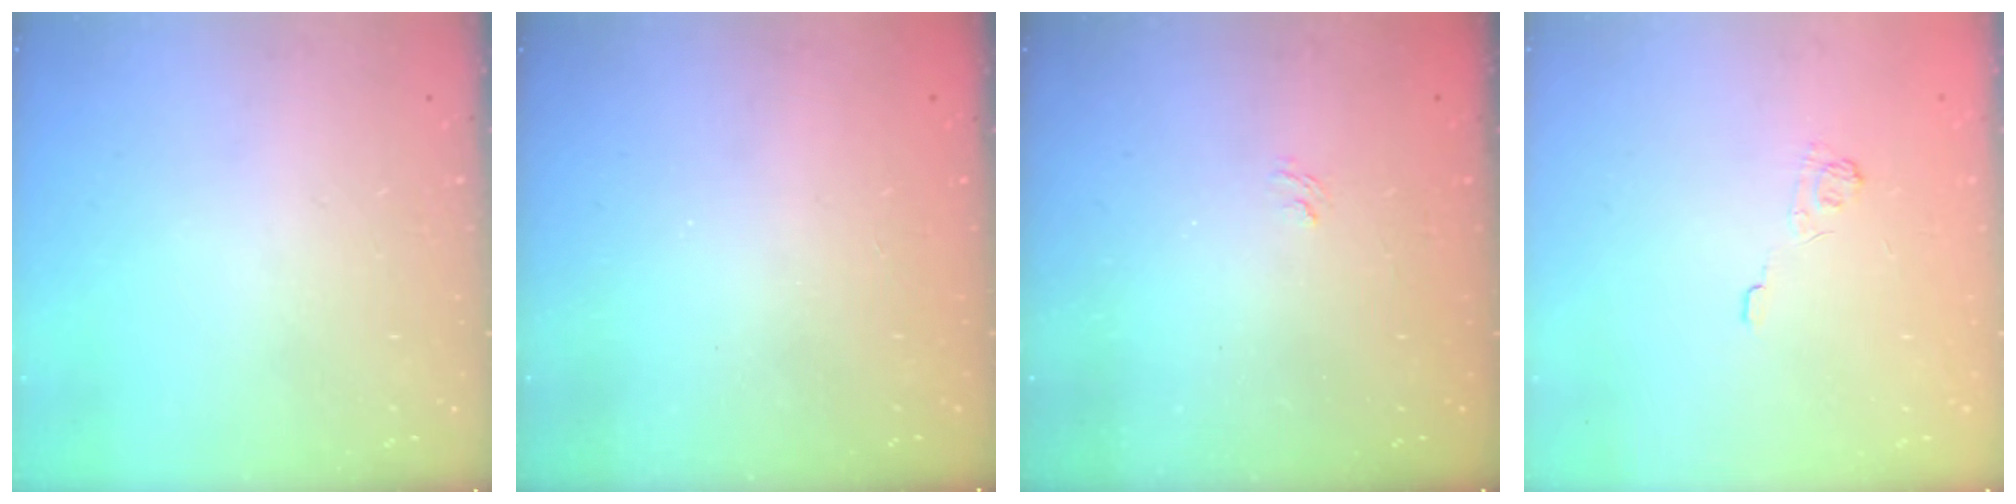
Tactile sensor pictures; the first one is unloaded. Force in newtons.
{"total": 2.3, "press": 2.1, "slide": 0.7}
{"total": 1.1, "press": 0.1, "slide": 1.1}
{"total": 2.5, "press": 2.1, "slide": 1.3}